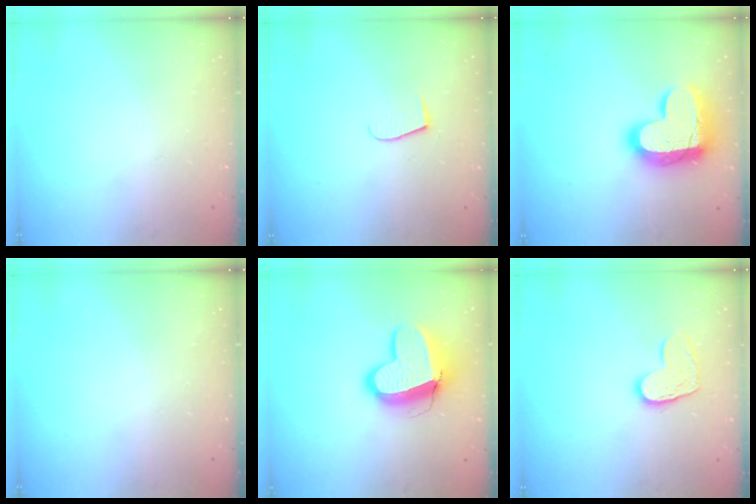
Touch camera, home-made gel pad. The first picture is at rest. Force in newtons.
{"total": 5.5, "press": 5.5, "slide": 0.6}
{"total": 19.3, "press": 19.2, "slide": 1.5}
{"total": 0.0}
{"total": 13.6, "press": 13.5, "slide": 1.7}
{"total": 9.1, "press": 9.1, "slide": 0.2}